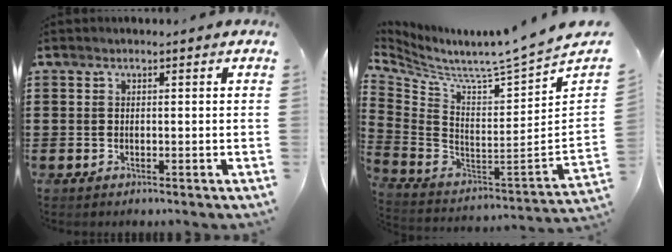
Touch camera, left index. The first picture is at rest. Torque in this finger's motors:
{"motor_torque": [-0.85, 0.14, -0.37, 0.02]}